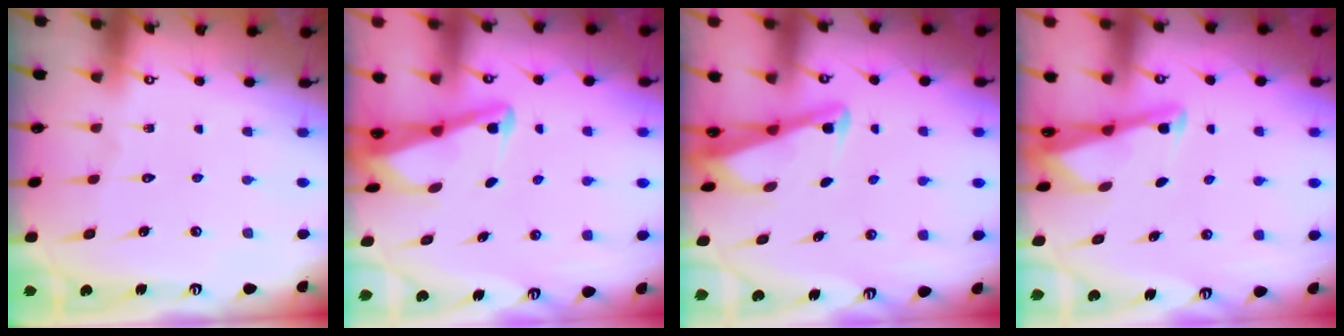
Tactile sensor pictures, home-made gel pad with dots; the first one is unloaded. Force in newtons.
{"total": 3.0, "press": 3.0, "slide": 0.4}
{"total": 2.8, "press": 2.8, "slide": 0.3}
{"total": 2.6, "press": 2.6, "slide": 0.1}